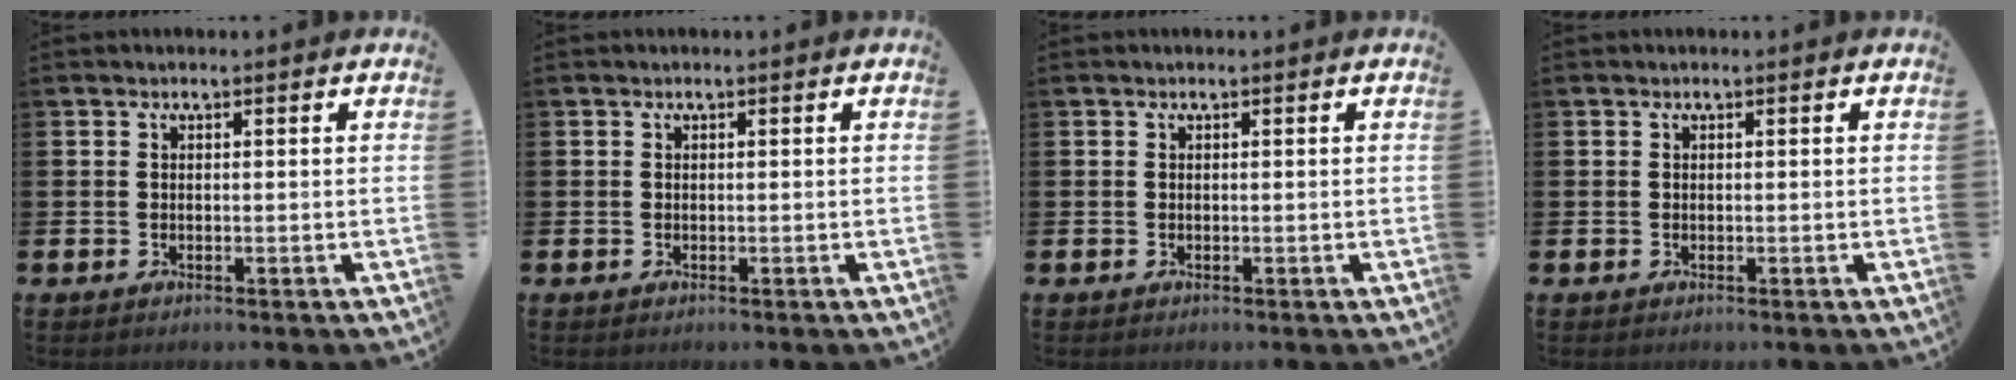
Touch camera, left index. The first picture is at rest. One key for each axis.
{"total": 0.0}
{"total": 0.0}
{"total": 0.0}